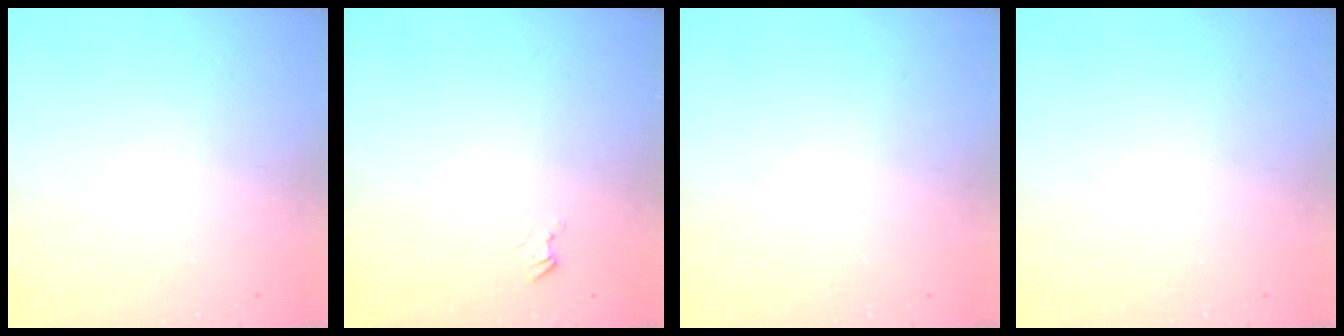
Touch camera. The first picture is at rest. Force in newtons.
{"total": 2.7, "press": 2.7, "slide": 0.3}
{"total": 0.0}
{"total": 0.0}